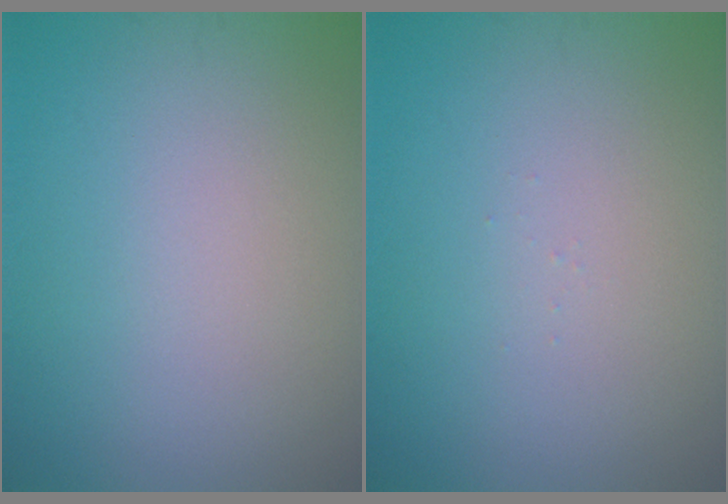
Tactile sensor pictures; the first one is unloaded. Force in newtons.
{"total": 0.0}